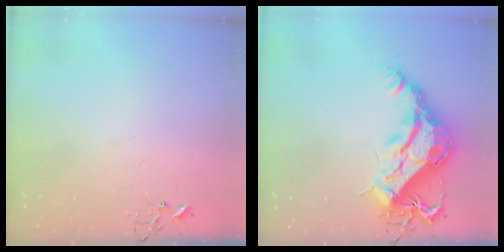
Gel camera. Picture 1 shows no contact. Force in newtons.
{"total": 20.3, "press": 20.2, "slide": 2.1}